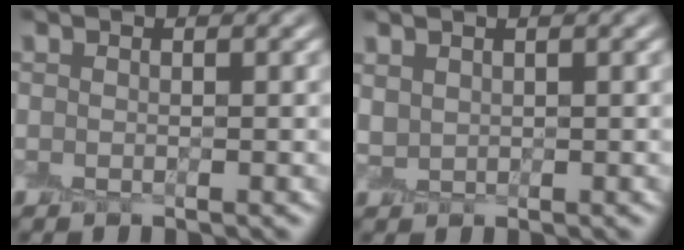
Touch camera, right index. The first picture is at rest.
{"total": 1.0, "force": [0.8, 0.5, 0.0], "torque": [-0.002, 0.003, 0.020]}